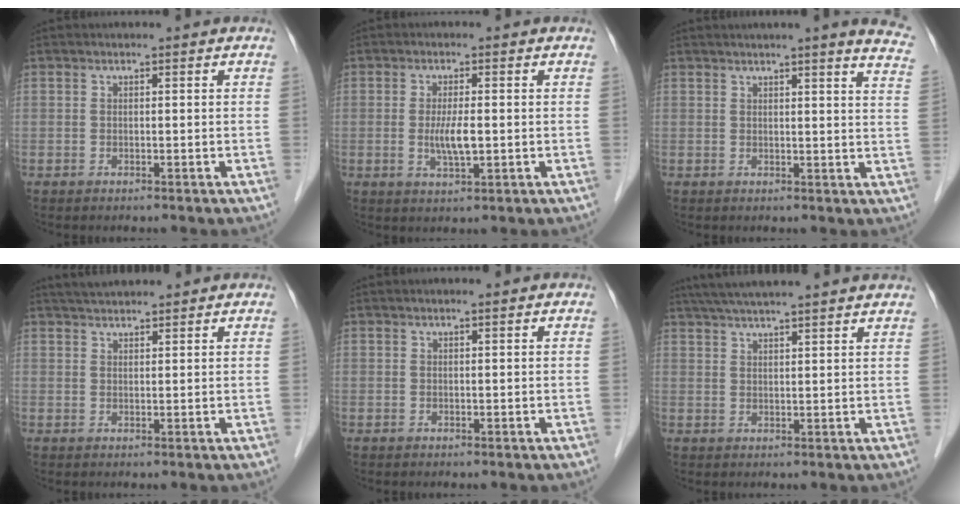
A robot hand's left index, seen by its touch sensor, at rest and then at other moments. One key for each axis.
{"total": 4.1, "fx": -0.4, "fy": 0.7, "fz": 4.0, "tx": -0.083, "ty": -0.009, "tz": -0.006}
{"total": 11.3, "fx": 9.5, "fy": -0.1, "fz": 6.2, "tx": -0.064, "ty": -0.029, "tz": 0.082}
{"total": 4.6, "fx": 4.2, "fy": 0.7, "fz": 1.6, "tx": -0.026, "ty": 0.032, "tz": 0.071}
{"total": 0.7, "fx": 0.5, "fy": 0.0, "fz": 0.4, "tx": -0.010, "ty": 0.003, "tz": 0.010}
{"total": 14.7, "fx": 12.8, "fy": 0.1, "fz": 7.1, "tx": -0.123, "ty": 0.043, "tz": 0.176}